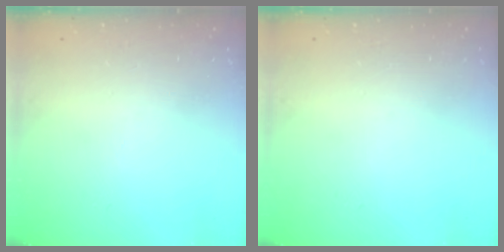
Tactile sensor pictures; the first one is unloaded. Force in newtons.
{"total": 0.0}